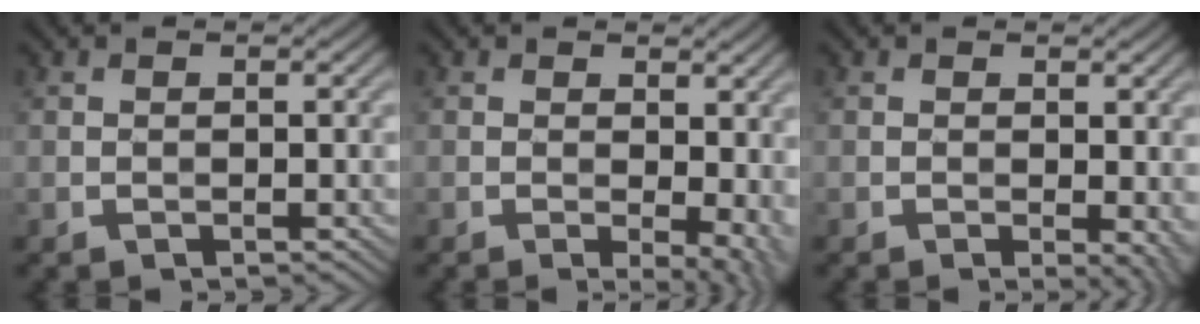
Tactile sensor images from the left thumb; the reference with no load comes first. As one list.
[{"total": 5.5, "force": [-0.1, 2.3, 5.0], "torque": [-0.062, -0.004, 0.001]}, {"total": 2.6, "force": [-0.3, 1.0, 2.4], "torque": [-0.031, -0.003, -0.004]}]